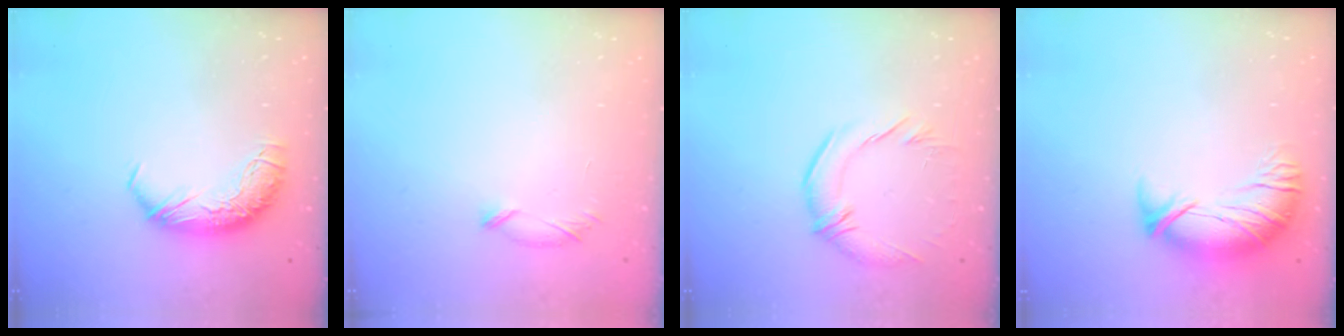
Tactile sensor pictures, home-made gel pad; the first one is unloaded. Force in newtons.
{"total": 6.5, "press": 6.5, "slide": 0.8}
{"total": 3.0, "press": 1.4, "slide": 2.6}
{"total": 3.3, "press": 2.4, "slide": 2.4}